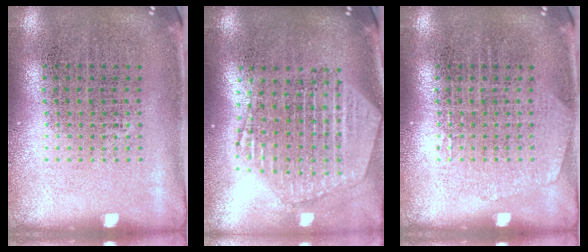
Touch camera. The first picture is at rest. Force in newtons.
{"total": 2.5, "press": 2.1, "slide": 1.3}
{"total": 0.9, "press": 0.9, "slide": 0.0}